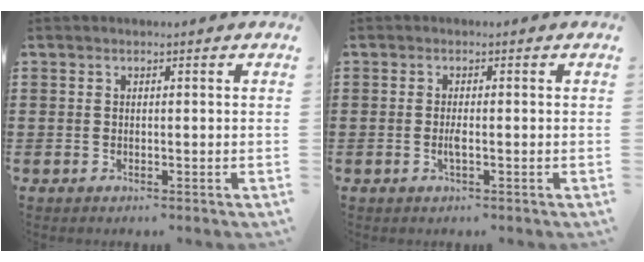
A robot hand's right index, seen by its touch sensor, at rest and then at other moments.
{"total": 1.7, "force": [-0.5, 0.2, 1.6], "torque": [-0.039, -0.004, -0.012]}